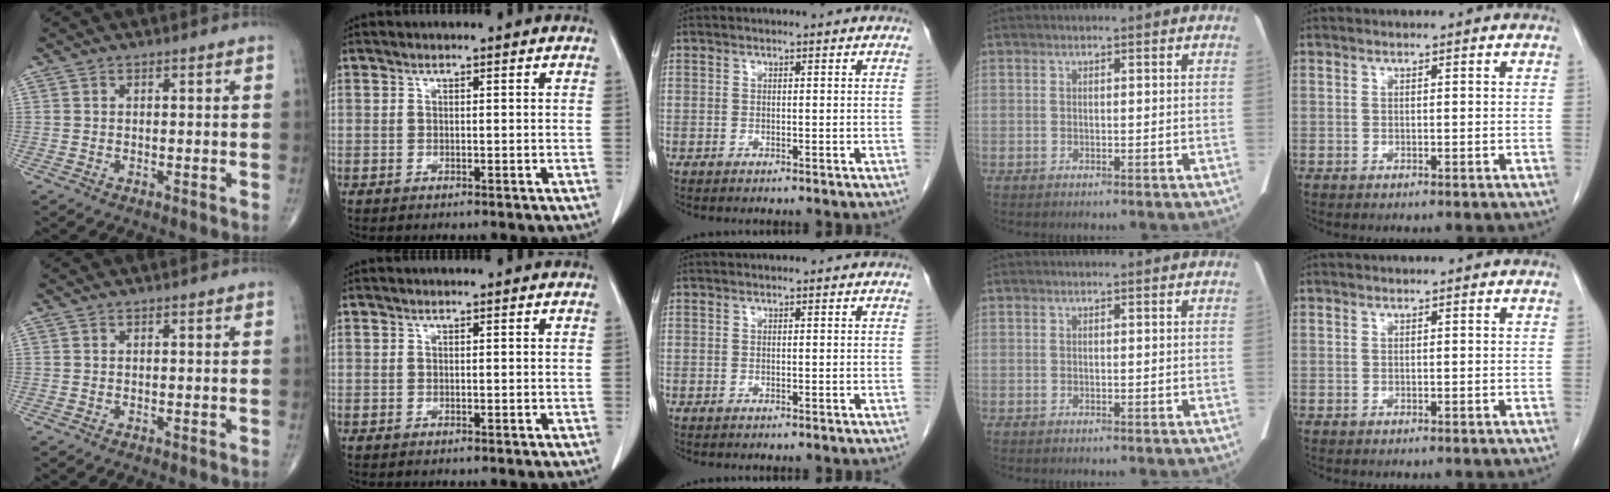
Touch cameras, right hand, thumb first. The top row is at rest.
{}